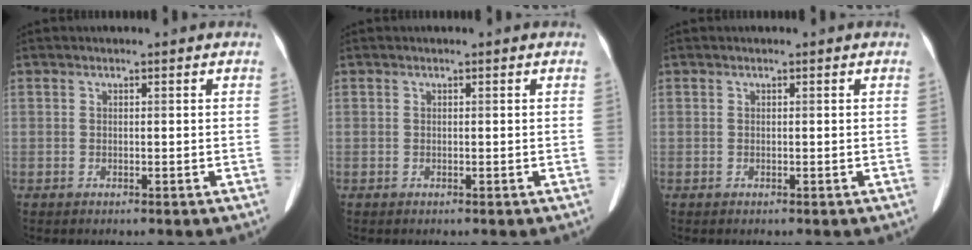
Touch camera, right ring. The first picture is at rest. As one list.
[{"total": 0.0}, {"total": 0.0}]